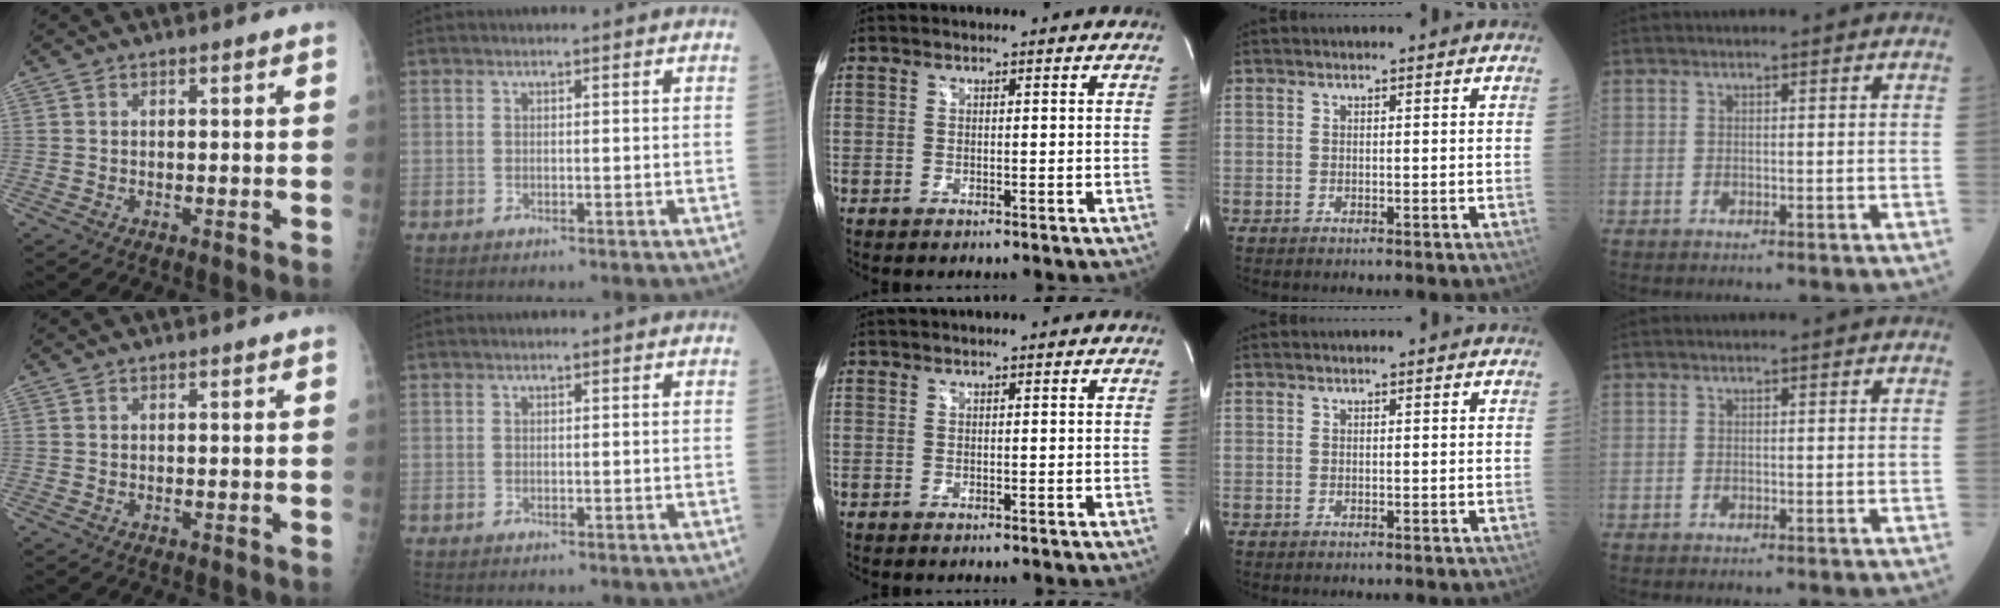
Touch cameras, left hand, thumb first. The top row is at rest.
{}